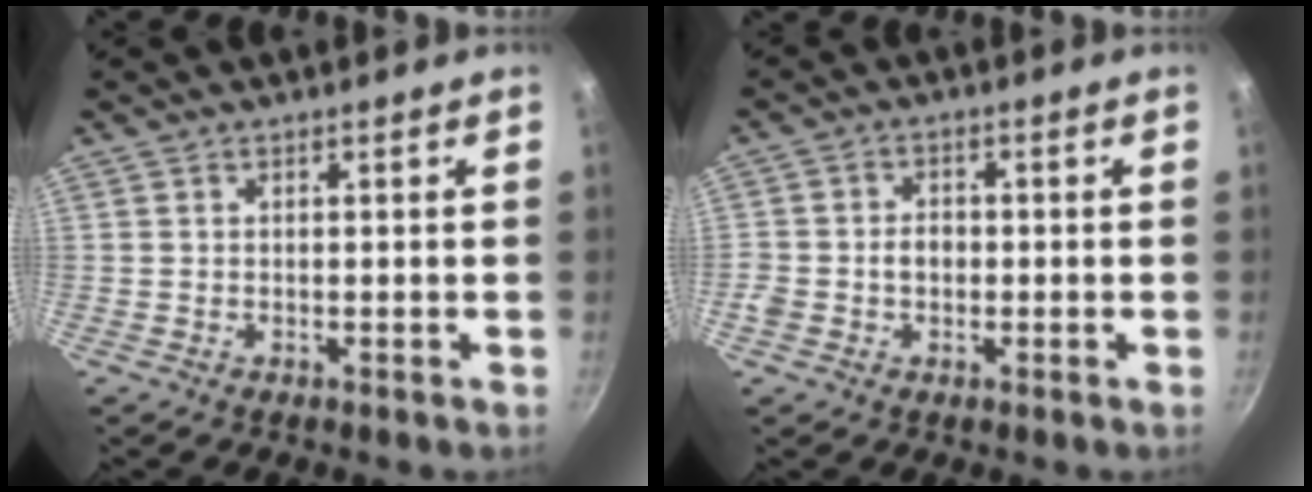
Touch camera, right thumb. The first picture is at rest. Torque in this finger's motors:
{"motor_torque": [1.09, 0.32, 0.76, -0.08, 0.01]}